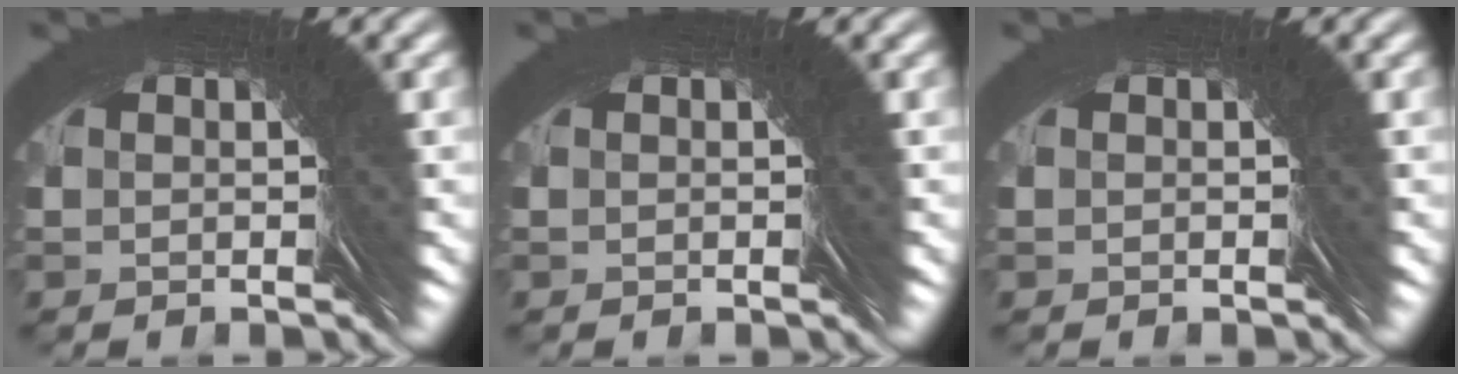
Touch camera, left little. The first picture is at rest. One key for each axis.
{"total": 0.0}
{"total": 0.0}